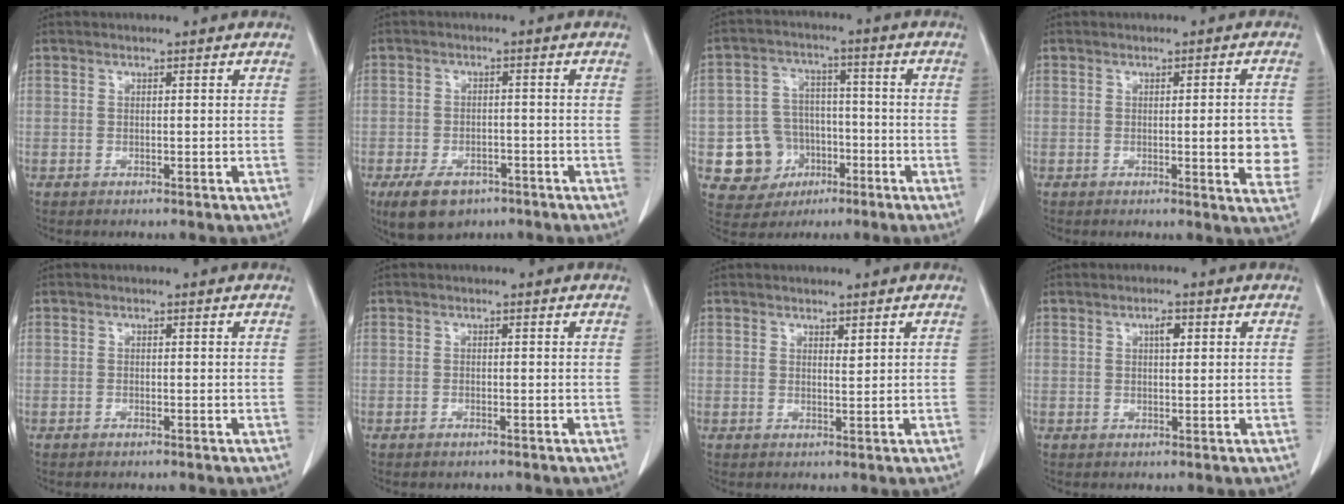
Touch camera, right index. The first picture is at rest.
{"total": 6.9, "force": [-4.4, 4.0, 3.4], "torque": [-0.065, -0.003, -0.065]}
{"total": 9.5, "force": [-2.9, 8.7, 2.3], "torque": [-0.041, 0.019, -0.035]}
{"total": 6.2, "force": [-0.6, 1.2, 6.1], "torque": [-0.064, -0.004, -0.010]}
{"total": 0.0}
{"total": 0.6, "force": [-0.5, 0.2, 0.3], "torque": [-0.008, -0.001, -0.004]}
{"total": 0.8, "force": [0.6, 0.2, 0.5], "torque": [-0.010, -0.007, 0.012]}
{"total": 1.8, "force": [0.4, 0.6, 1.7], "torque": [-0.029, 0.004, 0.006]}